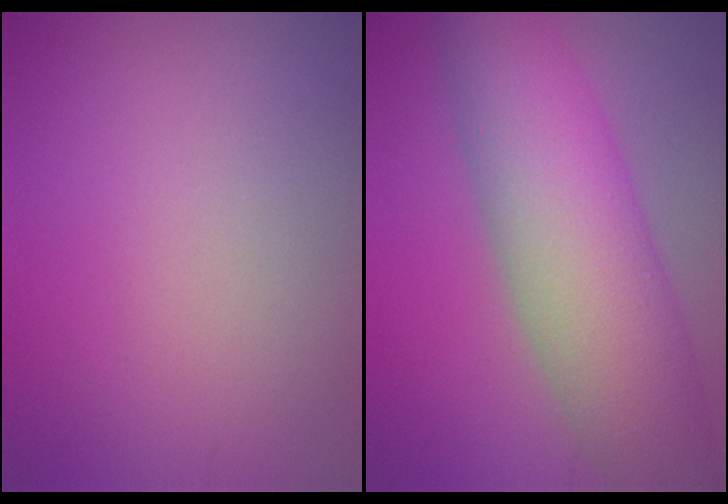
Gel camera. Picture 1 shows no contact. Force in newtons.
{"total": 10.5, "press": 10.4, "slide": 0.5}